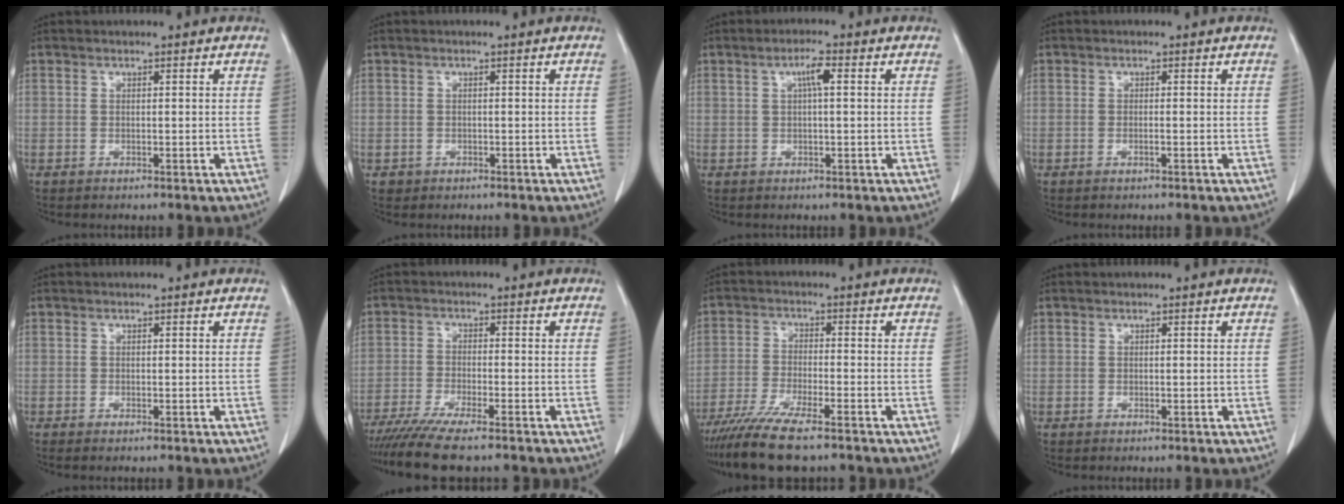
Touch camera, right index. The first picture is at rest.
{"total": 1.1, "force": [-0.3, 1.0, 0.0], "torque": [-0.003, 0.005, -0.002]}
{"total": 2.9, "force": [0.8, 0.2, 2.8], "torque": [-0.052, 0.005, 0.013]}
{"total": 0.7, "force": [-0.3, -0.1, 0.6], "torque": [-0.012, 0.000, -0.005]}
{"total": 0.6, "force": [-0.5, -0.1, 0.3], "torque": [-0.008, -0.003, -0.008]}
{"total": 10.0, "force": [-8.3, 0.2, 5.5], "torque": [-0.086, -0.024, -0.136]}
{"total": 10.6, "force": [-8.3, 0.9, 6.5], "torque": [-0.114, -0.027, -0.141]}
{"total": 0.0}